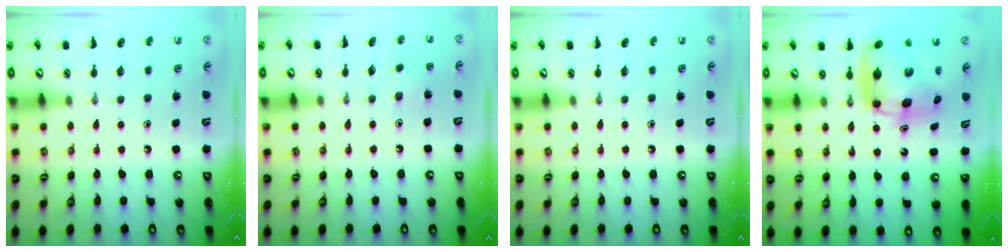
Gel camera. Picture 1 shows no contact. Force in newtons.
{"total": 5.4, "press": 5.2, "slide": 1.4}
{"total": 0.0}
{"total": 8.9, "press": 8.6, "slide": 2.4}